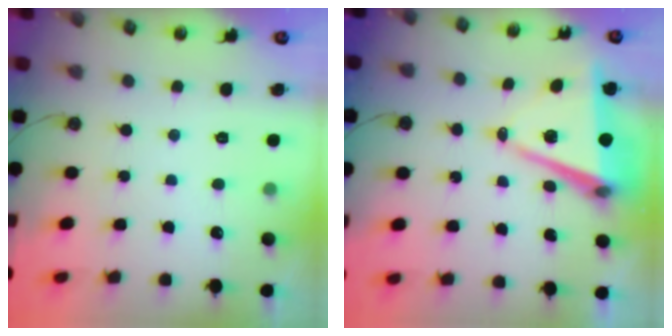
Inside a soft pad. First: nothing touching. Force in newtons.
{"total": 9.5, "press": 8.6, "slide": 3.9}